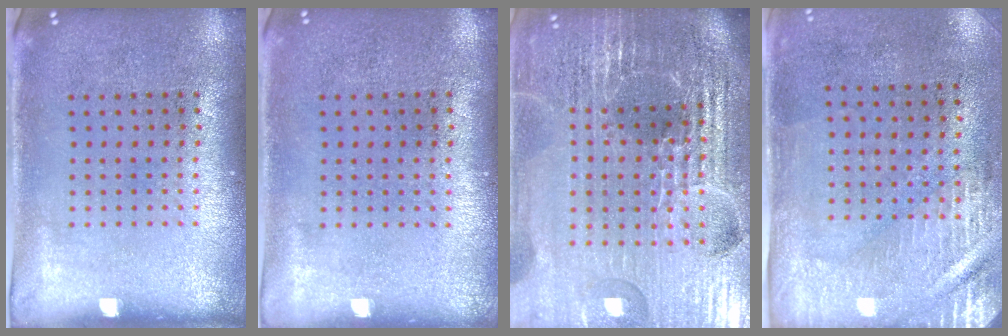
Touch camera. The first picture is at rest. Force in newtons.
{"total": 0.0}
{"total": 6.9, "press": 6.0, "slide": 3.5}
{"total": 2.9, "press": 2.5, "slide": 1.5}